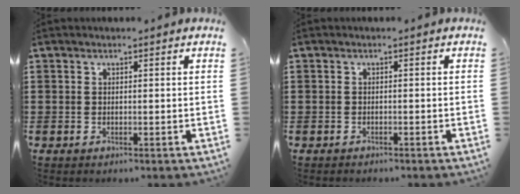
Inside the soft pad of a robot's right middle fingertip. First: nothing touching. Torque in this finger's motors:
{"motor_torque": [-0.32, -0.02, 0.01, -0.01]}